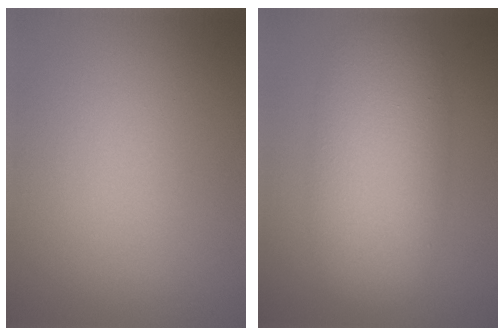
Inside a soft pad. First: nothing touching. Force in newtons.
{"total": 7.5, "press": 7.4, "slide": 0.4}